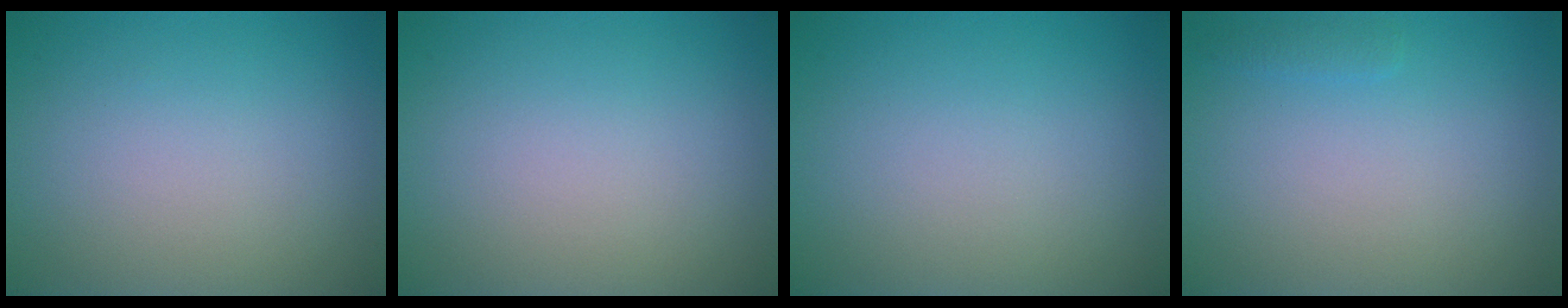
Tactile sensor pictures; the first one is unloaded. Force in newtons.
{"total": 0.0}
{"total": 0.0}
{"total": 0.7, "press": 0.7, "slide": 0.1}